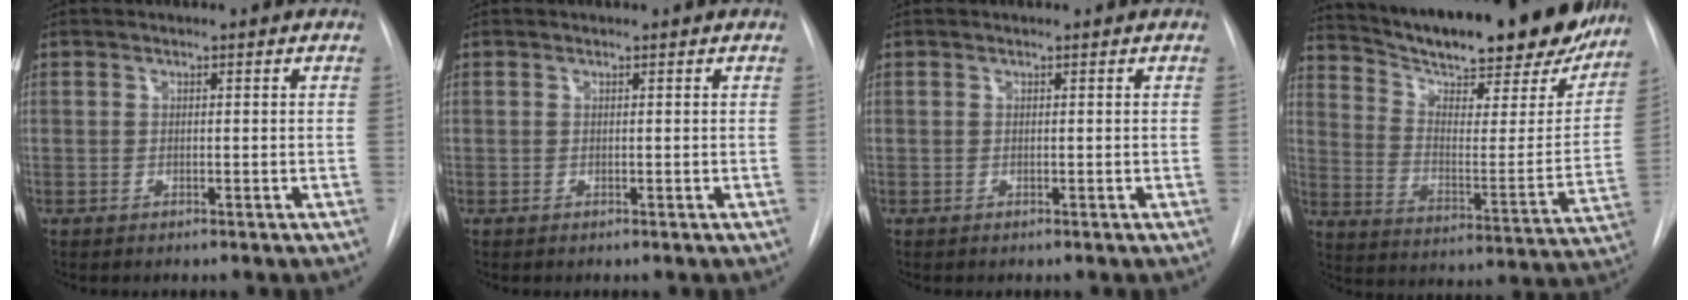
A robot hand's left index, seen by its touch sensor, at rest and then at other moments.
{"total": 0.0}
{"total": 0.0}
{"total": 29.6, "force": [25.2, 6.4, 14.2], "torque": [-0.228, -0.049, 0.337]}